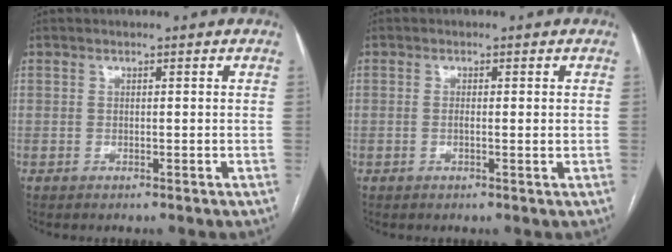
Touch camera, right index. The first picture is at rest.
{"total": 2.2, "force": [-0.1, 0.5, 2.1], "torque": [-0.036, -0.001, 0.000]}